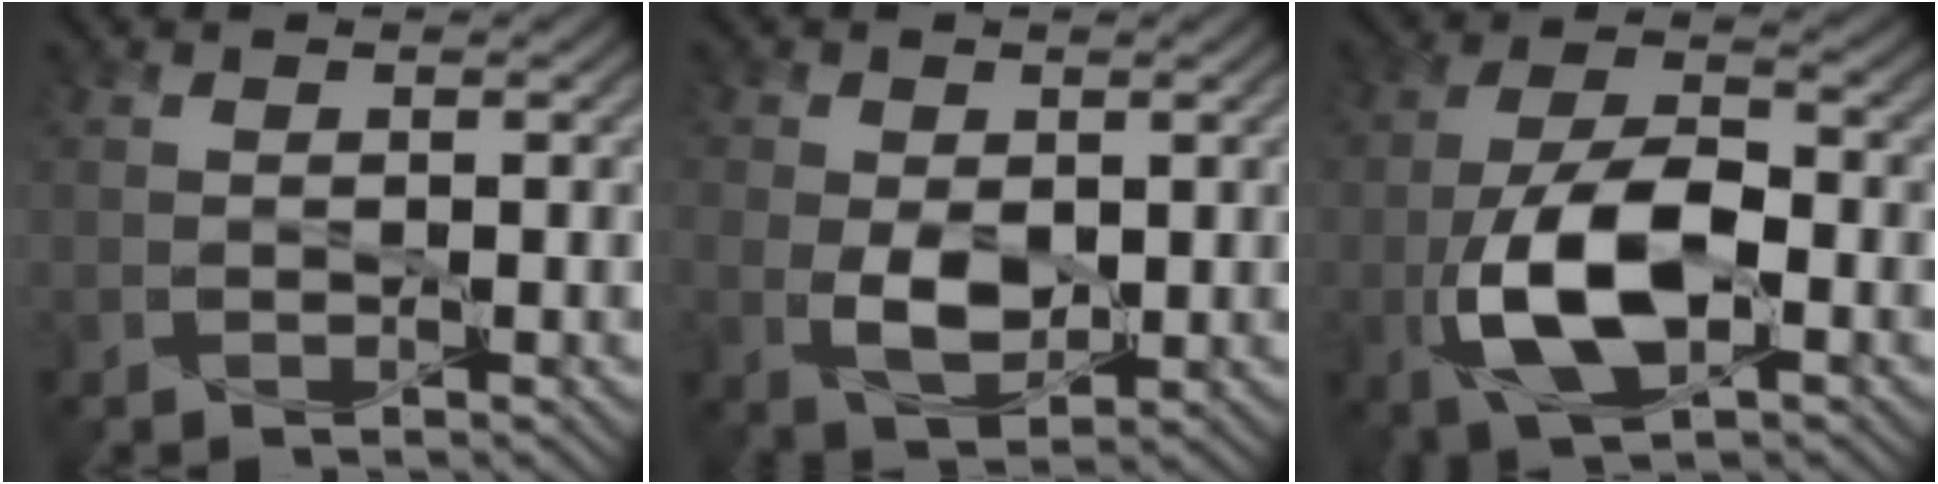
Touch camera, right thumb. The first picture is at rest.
{"total": 4.8, "force": [-0.1, 3.2, 3.5], "torque": [-0.083, -0.011, 0.003]}
{"total": 11.2, "force": [-3.4, 5.2, 9.3], "torque": [-0.192, 0.000, -0.072]}